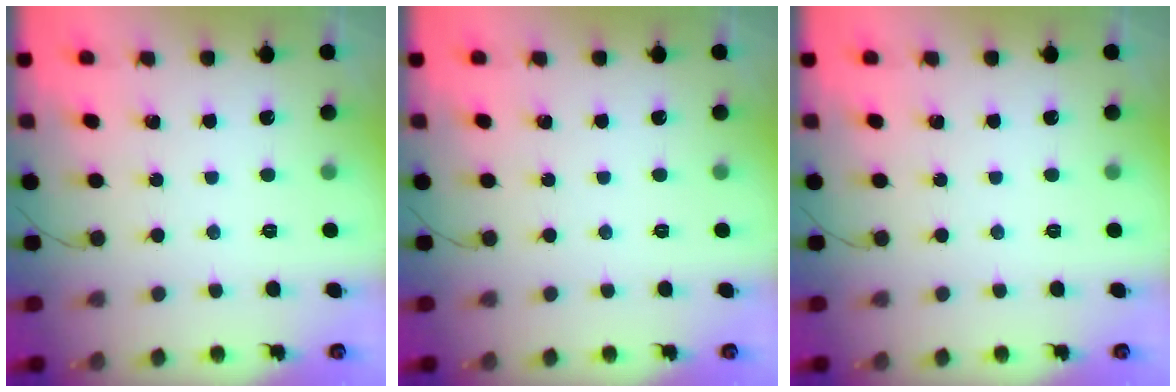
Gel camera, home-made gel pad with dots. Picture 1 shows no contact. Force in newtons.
{"total": 0.0}
{"total": 0.0}